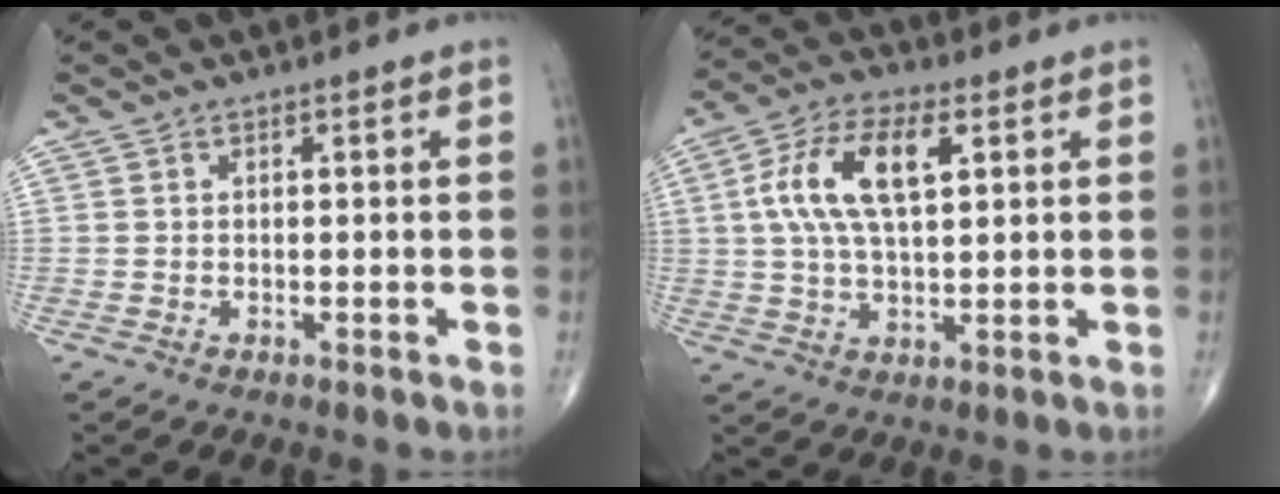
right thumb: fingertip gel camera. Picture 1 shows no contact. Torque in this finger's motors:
{"motor_torque": [0.11, 0.12, 0.31, -0.29, 0.22]}